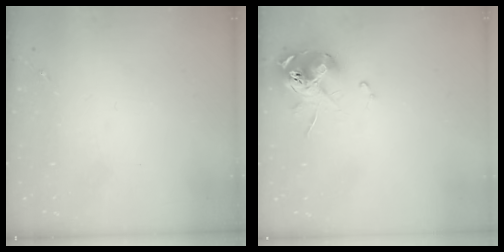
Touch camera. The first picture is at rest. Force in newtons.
{"total": 10.7, "press": 10.6, "slide": 0.9}